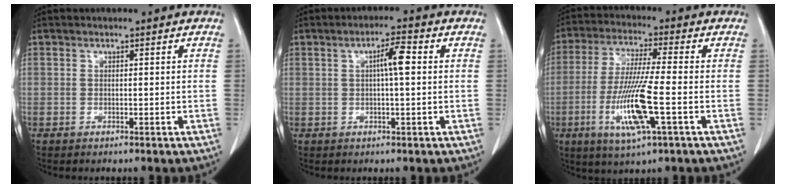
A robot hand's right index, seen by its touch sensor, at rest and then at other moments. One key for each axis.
{"total": 4.2, "fx": 0.7, "fy": 0.5, "fz": 4.1, "tx": -0.069, "ty": 0.008, "tz": 0.010}
{"total": 11.8, "fx": -3.6, "fy": 0.3, "fz": 11.3, "tx": -0.232, "ty": -0.019, "tz": -0.071}